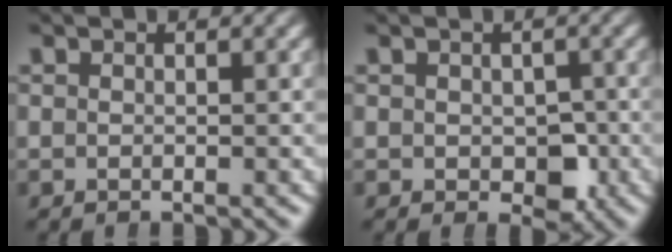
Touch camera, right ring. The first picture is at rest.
{"total": 2.1, "force": [-0.6, 1.7, 1.0], "torque": [-0.009, -0.005, -0.009]}